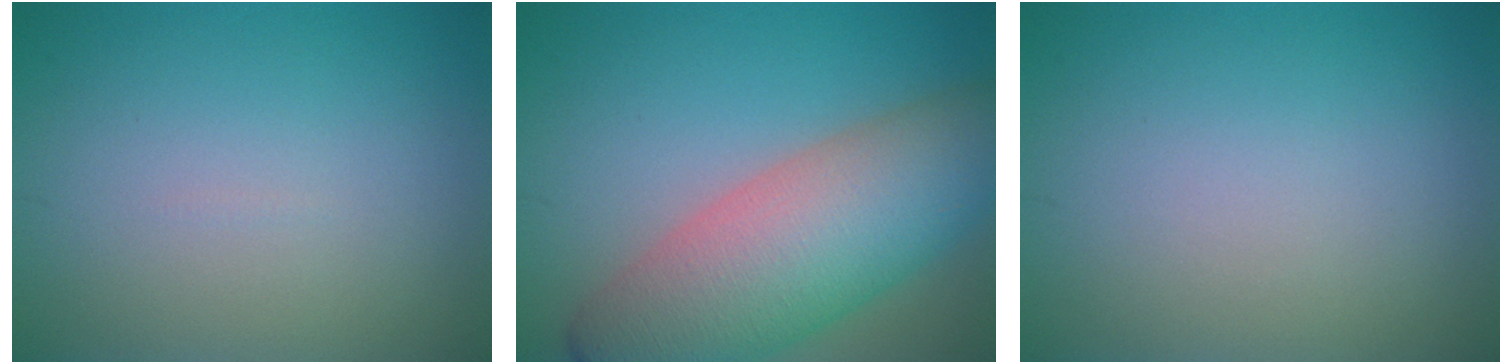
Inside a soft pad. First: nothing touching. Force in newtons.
{"total": 10.9, "press": 10.8, "slide": 0.3}
{"total": 0.0}